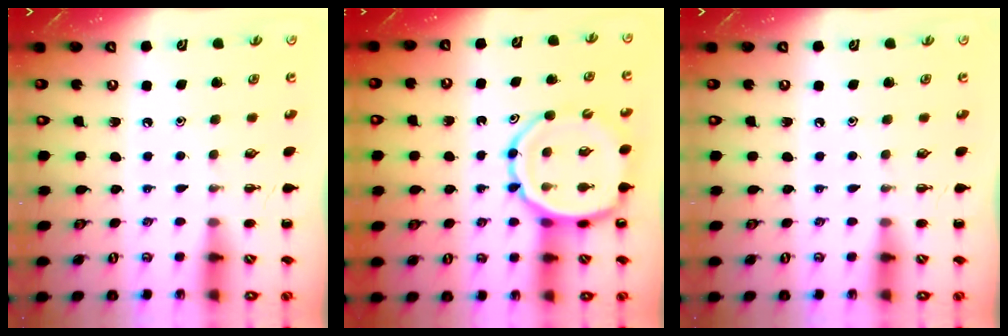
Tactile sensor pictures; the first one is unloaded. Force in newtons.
{"total": 11.4, "press": 11.0, "slide": 2.9}
{"total": 0.0}